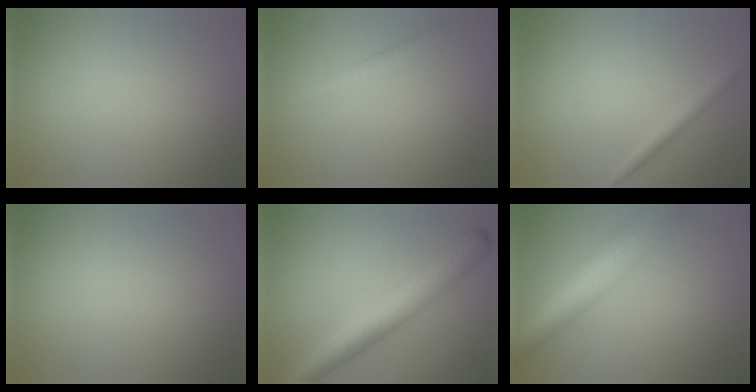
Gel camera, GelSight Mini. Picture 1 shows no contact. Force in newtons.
{"total": 1.4, "press": 1.4, "slide": 0.0}
{"total": 1.6, "press": 1.6, "slide": 0.1}
{"total": 0.0}
{"total": 6.6, "press": 6.6, "slide": 0.1}
{"total": 8.6, "press": 8.6, "slide": 0.4}